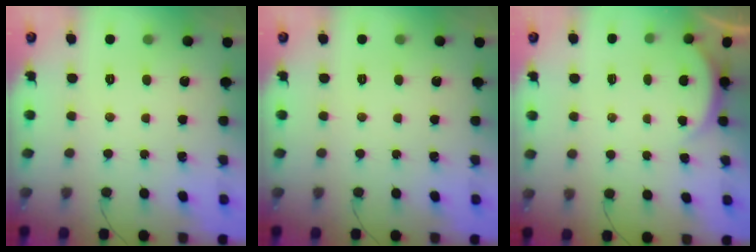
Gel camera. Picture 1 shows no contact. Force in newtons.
{"total": 0.0}
{"total": 1.6, "press": 1.5, "slide": 0.6}